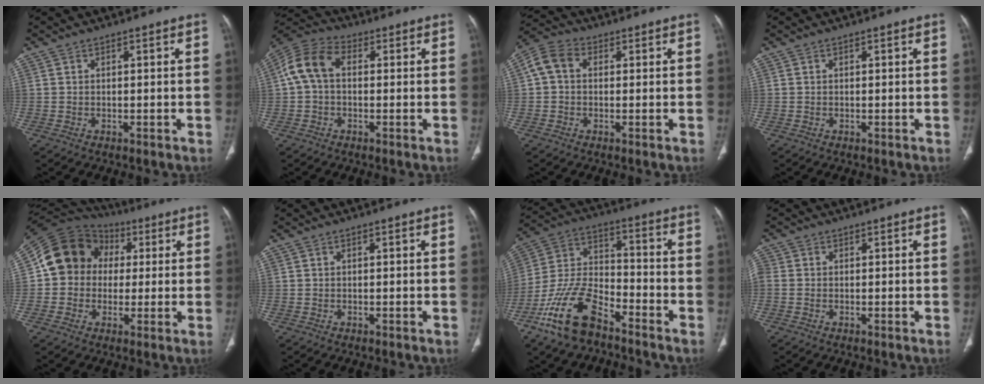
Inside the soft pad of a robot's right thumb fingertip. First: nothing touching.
{"total": 9.1, "force": [0.8, 6.2, 6.6], "torque": [-0.130, 0.031, 0.006]}
{"total": 6.2, "force": [0.9, 4.7, 3.9], "torque": [-0.076, 0.023, 0.009]}
{"total": 0.0}
{"total": 14.3, "force": [1.9, 12.5, 6.6], "torque": [-0.096, 0.030, 0.023]}
{"total": 0.0}
{"total": 16.7, "force": [-10.6, 7.8, 10.3], "torque": [-0.199, 0.061, -0.204]}
{"total": 1.8, "force": [-0.4, 1.4, 1.2], "torque": [-0.035, 0.000, -0.013]}